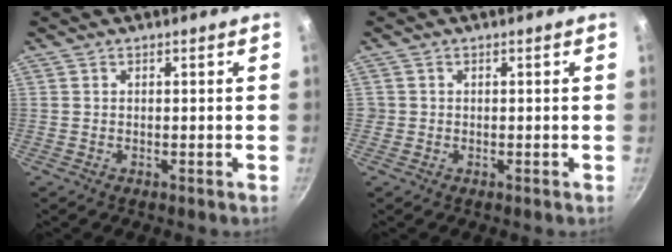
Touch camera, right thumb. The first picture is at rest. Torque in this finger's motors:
{"motor_torque": [0.16, 0.08, 0.30, 0.14, 0.00]}